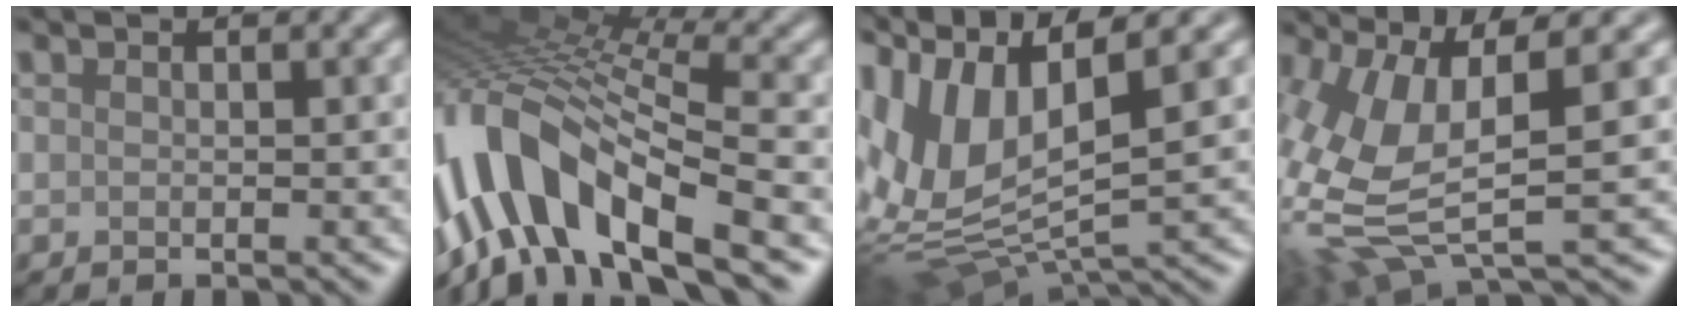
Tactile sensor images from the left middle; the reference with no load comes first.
{"total": 13.0, "force": [-5.6, 5.8, 10.1], "torque": [-0.182, 0.020, -0.109]}
{"total": 12.7, "force": [2.9, 6.2, 10.7], "torque": [-0.252, -0.003, 0.063]}
{"total": 9.8, "force": [1.2, 3.6, 9.1], "torque": [-0.217, -0.011, 0.027]}